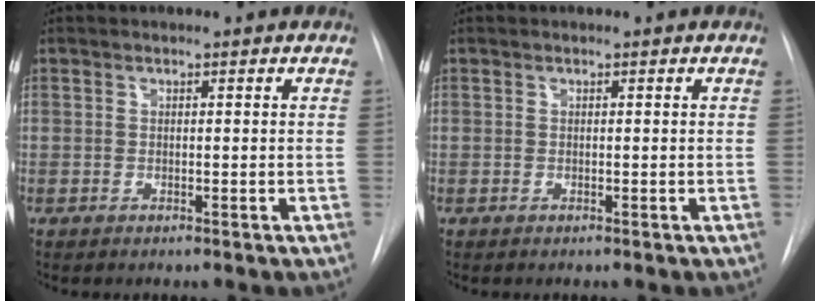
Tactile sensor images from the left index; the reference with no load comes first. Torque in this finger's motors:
{"motor_torque": [-0.09, 0.09, 0.00, -0.01]}